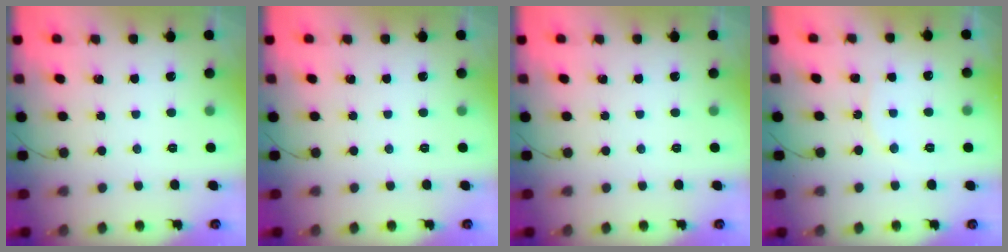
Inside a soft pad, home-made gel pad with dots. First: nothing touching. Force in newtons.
{"total": 0.0}
{"total": 0.0}
{"total": 6.0, "press": 6.0, "slide": 0.7}